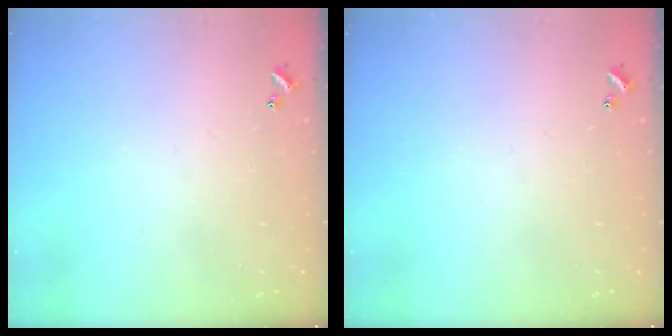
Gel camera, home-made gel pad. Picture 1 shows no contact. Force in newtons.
{"total": 0.0}